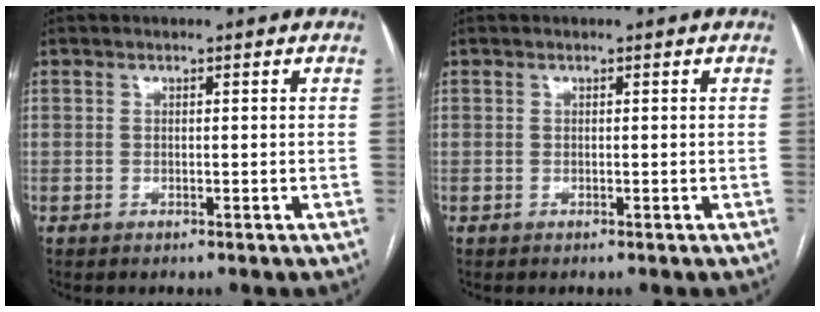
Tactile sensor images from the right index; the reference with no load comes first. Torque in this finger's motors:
{"motor_torque": [0.00, 0.00, 0.00, 0.00]}